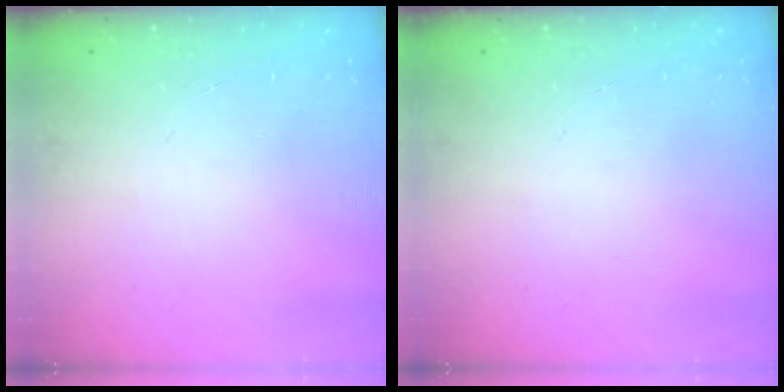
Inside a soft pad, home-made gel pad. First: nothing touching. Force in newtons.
{"total": 0.0}